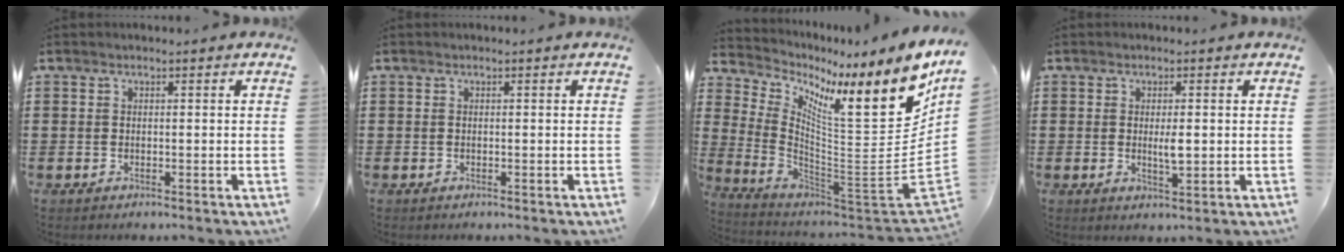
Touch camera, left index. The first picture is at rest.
{"total": 0.0}
{"total": 11.6, "force": [5.1, 3.0, 9.9], "torque": [-0.179, -0.050, 0.070]}
{"total": 2.7, "force": [0.2, 0.8, 2.6], "torque": [-0.042, -0.003, 0.000]}